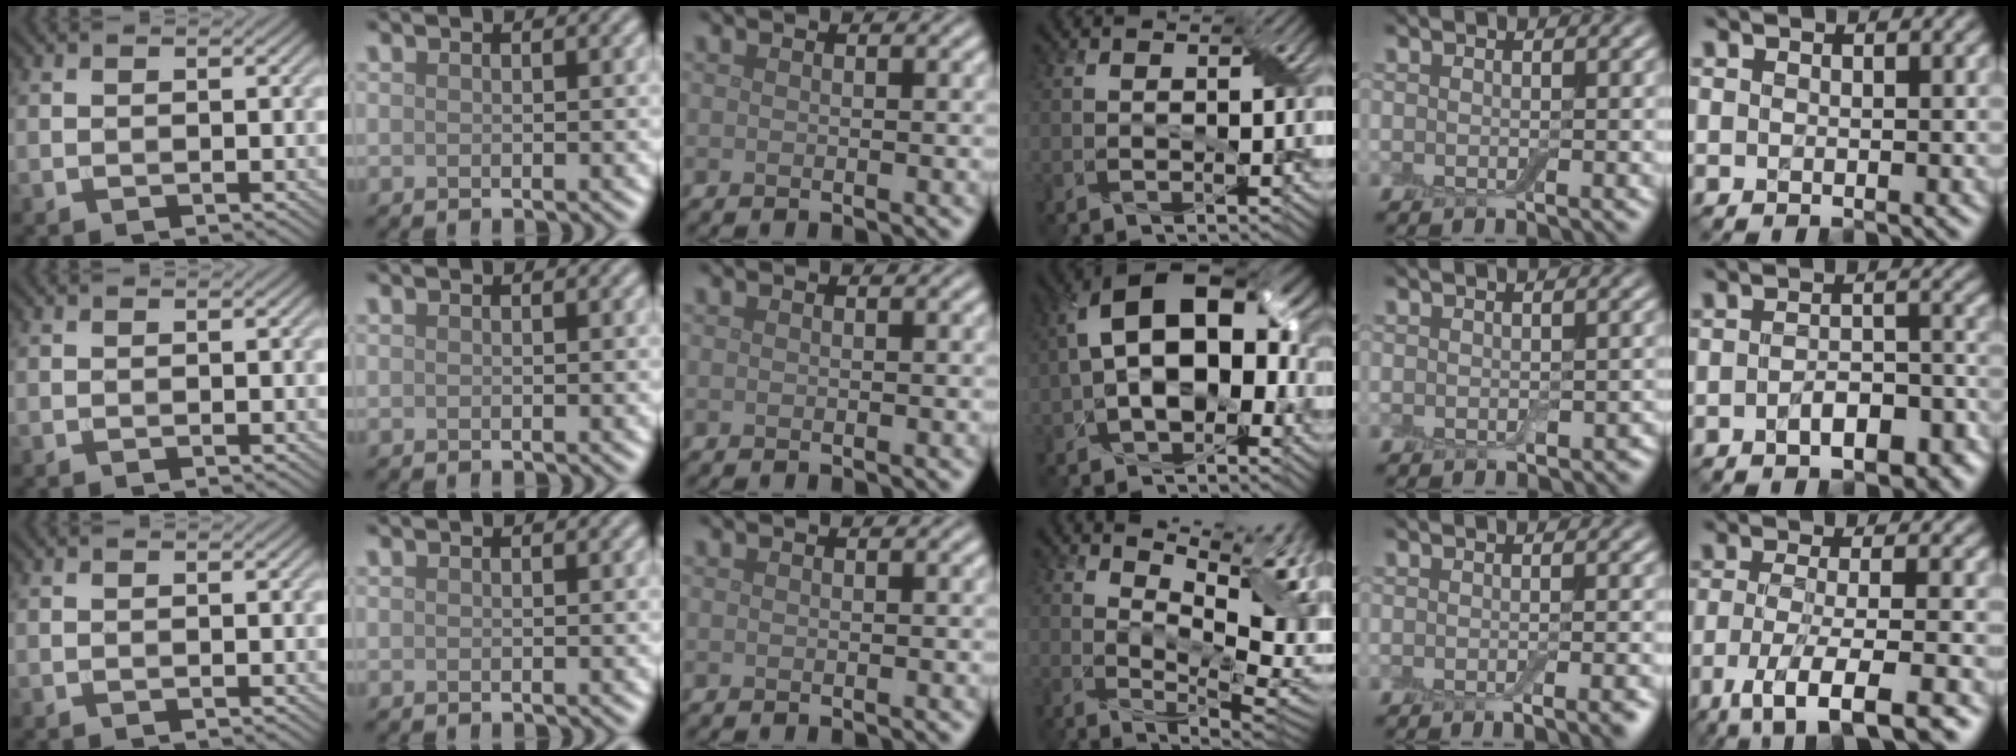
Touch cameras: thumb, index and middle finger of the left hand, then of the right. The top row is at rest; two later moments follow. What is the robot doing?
{"motion": "peel", "object": "aluminum foil"}